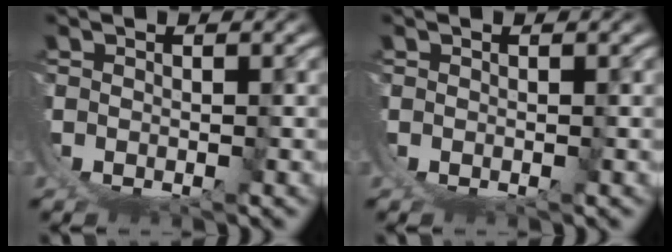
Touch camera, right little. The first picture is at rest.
{"total": 0.0}